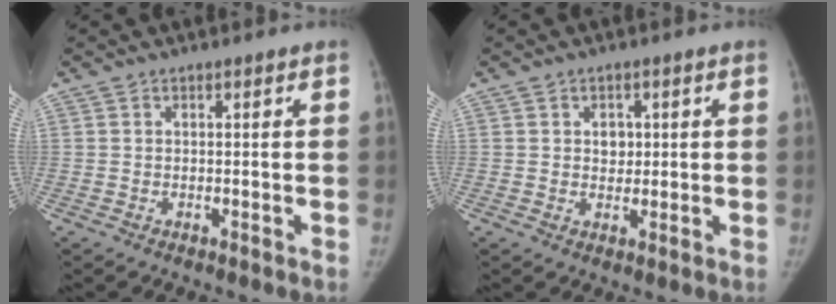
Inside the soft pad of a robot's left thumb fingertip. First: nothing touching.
{"total": 3.2, "force": [0.6, 2.7, 1.7], "torque": [-0.002, 0.000, 0.008]}